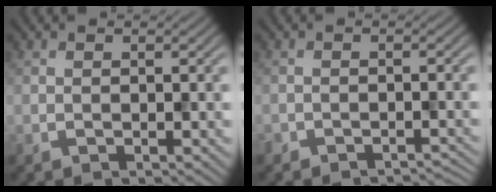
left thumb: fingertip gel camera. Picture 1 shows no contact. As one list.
[{"total": 2.0, "force": [-1.9, 0.4, 0.3], "torque": [0.000, -0.001, -0.029]}]